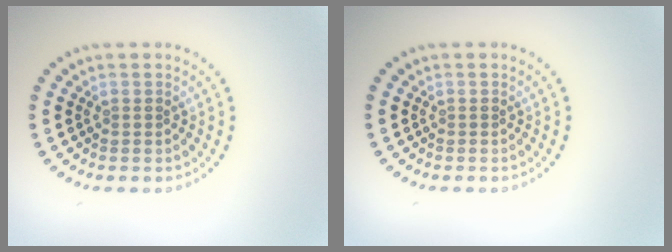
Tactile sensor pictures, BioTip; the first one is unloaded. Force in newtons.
{"total": 0.0}